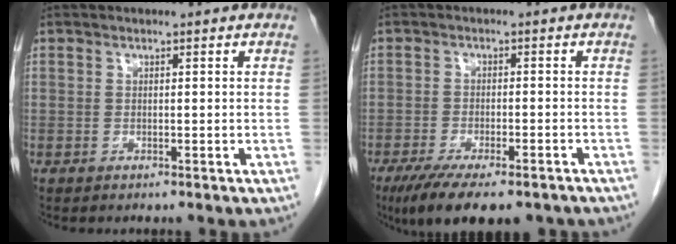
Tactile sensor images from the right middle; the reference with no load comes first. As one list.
[{"total": 13.3, "force": [-10.0, 3.9, 7.9], "torque": [-0.122, -0.014, -0.147]}]